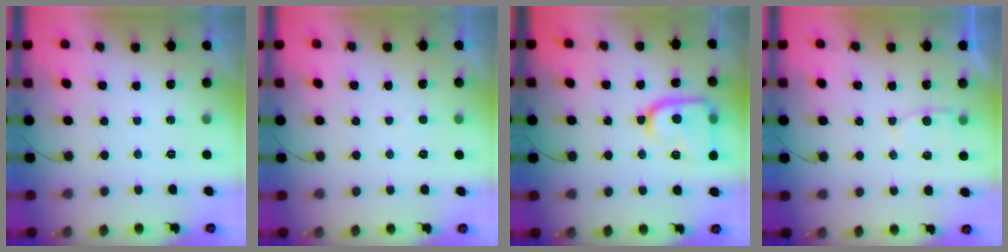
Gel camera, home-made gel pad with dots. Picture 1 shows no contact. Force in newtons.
{"total": 1.9, "press": 1.9, "slide": 0.3}
{"total": 15.8, "press": 15.7, "slide": 1.3}
{"total": 4.0, "press": 4.0, "slide": 0.3}